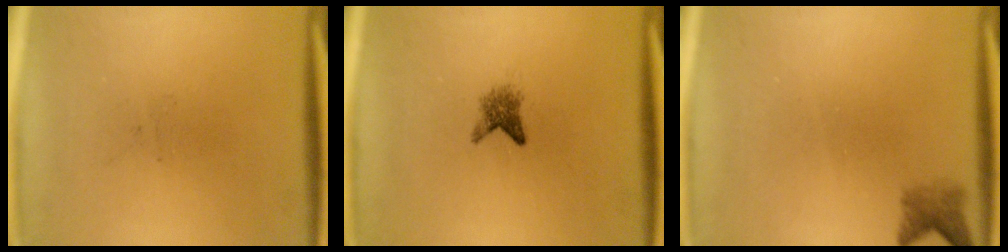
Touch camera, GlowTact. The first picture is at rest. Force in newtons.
{"total": 2.1}
{"total": 2.0}